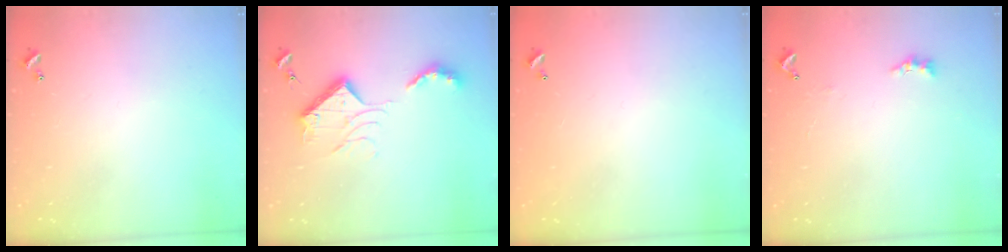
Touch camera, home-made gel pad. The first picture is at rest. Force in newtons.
{"total": 13.3, "press": 13.3, "slide": 0.4}
{"total": 2.8, "press": 2.8, "slide": 0.1}
{"total": 2.0, "press": 1.9, "slide": 0.6}